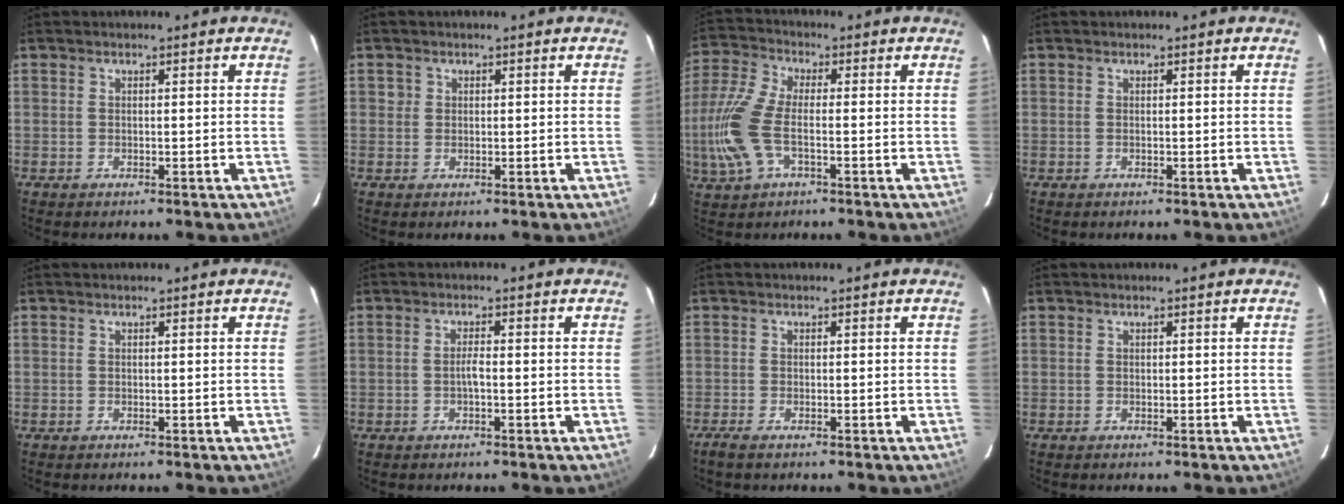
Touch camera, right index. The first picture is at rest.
{"total": 1.2, "force": [0.1, 1.2, 0.1], "torque": [0.001, 0.003, 0.000]}
{"total": 12.0, "force": [-2.6, 5.4, 10.4], "torque": [-0.250, 0.001, -0.055]}
{"total": 0.0}
{"total": 0.0}
{"total": 1.6, "force": [-0.6, 0.2, 1.5], "torque": [-0.029, 0.004, -0.012]}
{"total": 1.8, "force": [-1.4, 0.4, 1.1], "torque": [-0.026, -0.007, -0.028]}
{"total": 0.0}